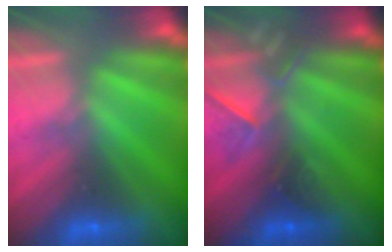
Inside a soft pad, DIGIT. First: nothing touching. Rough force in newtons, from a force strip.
{"total": 2.4}